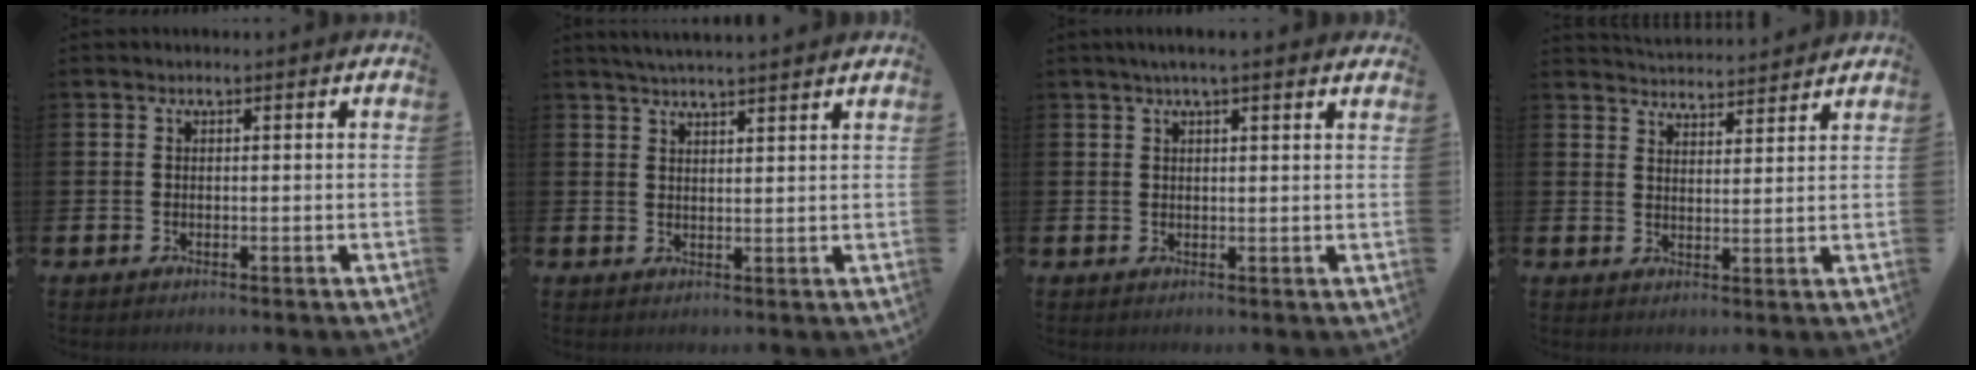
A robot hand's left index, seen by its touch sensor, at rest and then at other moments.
{"total": 3.6, "force": [3.6, -0.2, 0.5], "torque": [-0.019, -0.011, 0.066]}
{"total": 2.8, "force": [2.3, 0.1, 1.5], "torque": [-0.033, 0.001, 0.041]}
{"total": 4.5, "force": [4.4, 0.3, -0.3], "torque": [-0.006, -0.031, 0.081]}